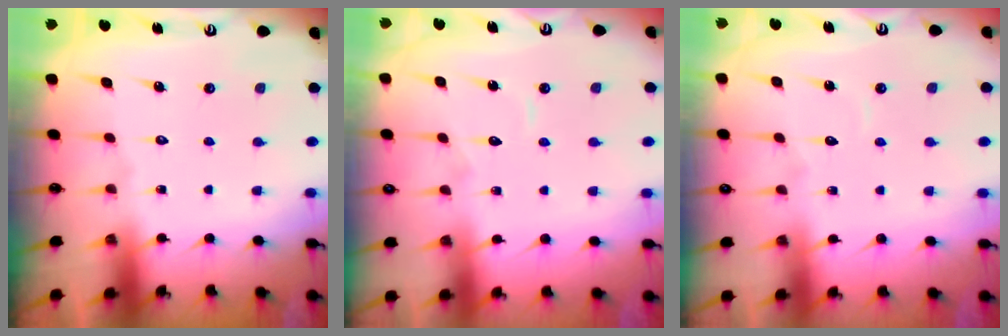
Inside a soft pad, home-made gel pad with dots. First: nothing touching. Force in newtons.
{"total": 4.6, "press": 4.6, "slide": 0.1}
{"total": 3.0, "press": 3.0, "slide": 0.2}